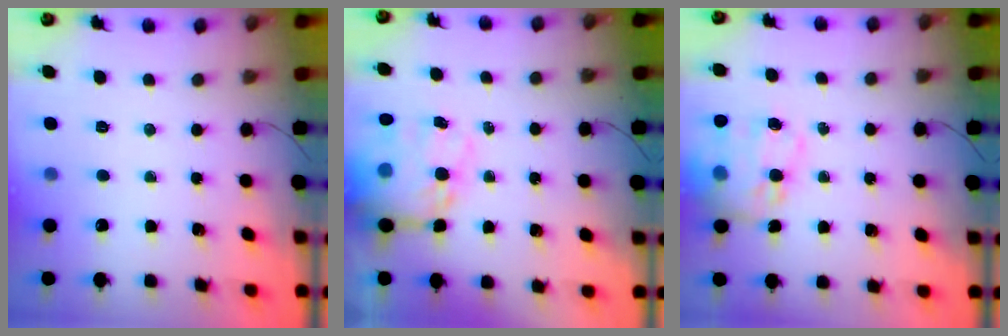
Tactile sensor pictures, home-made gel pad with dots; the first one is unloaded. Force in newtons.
{"total": 18.0, "press": 17.5, "slide": 4.0}
{"total": 16.8, "press": 16.4, "slide": 3.8}